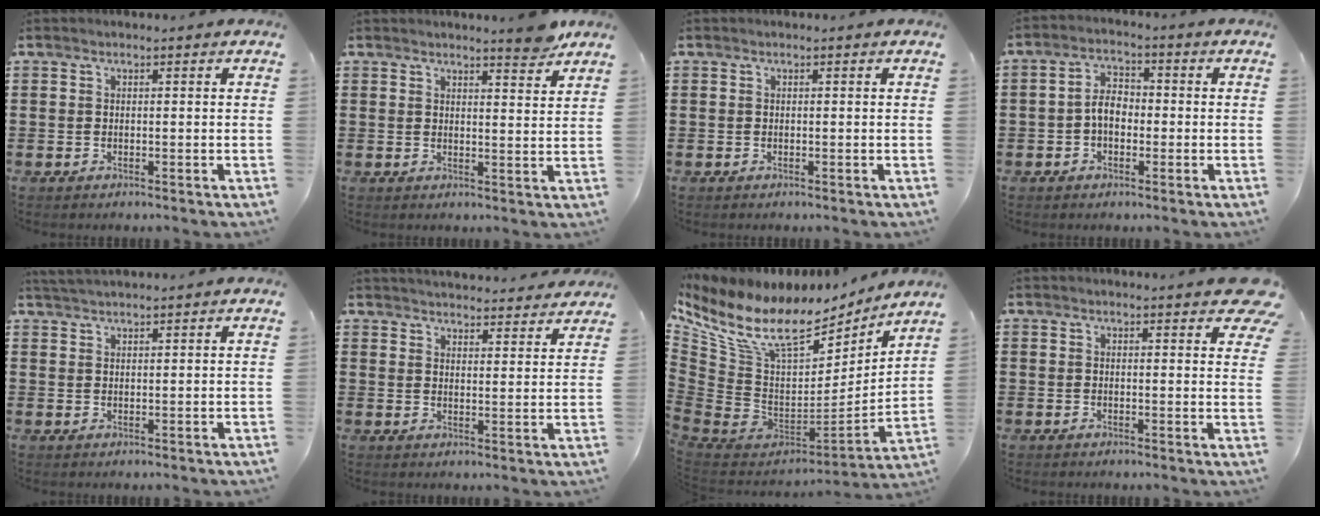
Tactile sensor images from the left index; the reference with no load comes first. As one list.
[{"total": 4.3, "force": [3.9, 0.2, 1.8], "torque": [-0.028, -0.014, 0.067]}, {"total": 0.0}, {"total": 4.3, "force": [-0.8, 2.6, 3.3], "torque": [-0.069, 0.007, -0.018]}, {"total": 1.9, "force": [1.9, -0.1, 0.2], "torque": [-0.009, 0.001, 0.038]}, {"total": 4.0, "force": [4.0, -0.1, 0.1], "torque": [-0.007, -0.025, 0.069]}, {"total": 14.0, "force": [9.1, 6.2, 8.7], "torque": [-0.207, -0.062, 0.158]}, {"total": 3.7, "force": [2.9, 0.8, 2.0], "torque": [-0.025, -0.007, 0.050]}]